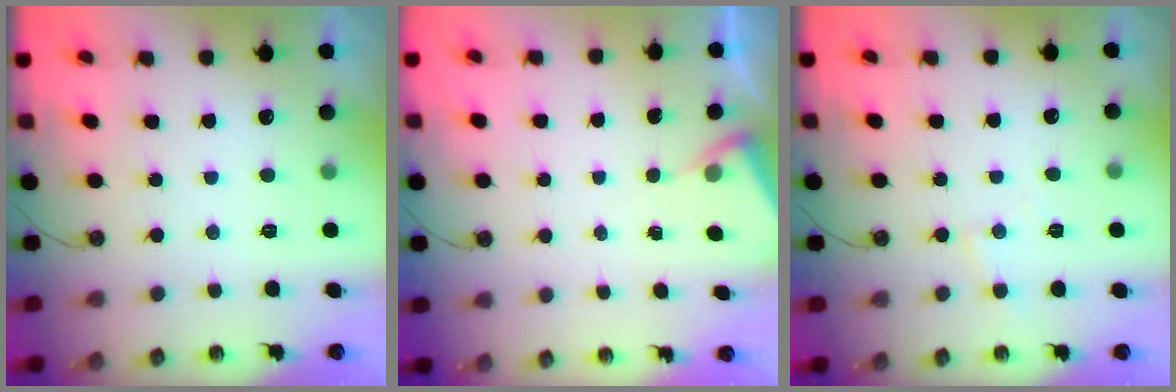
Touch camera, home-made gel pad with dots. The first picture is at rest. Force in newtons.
{"total": 3.0, "press": 3.0, "slide": 0.5}
{"total": 5.4, "press": 5.4, "slide": 0.5}